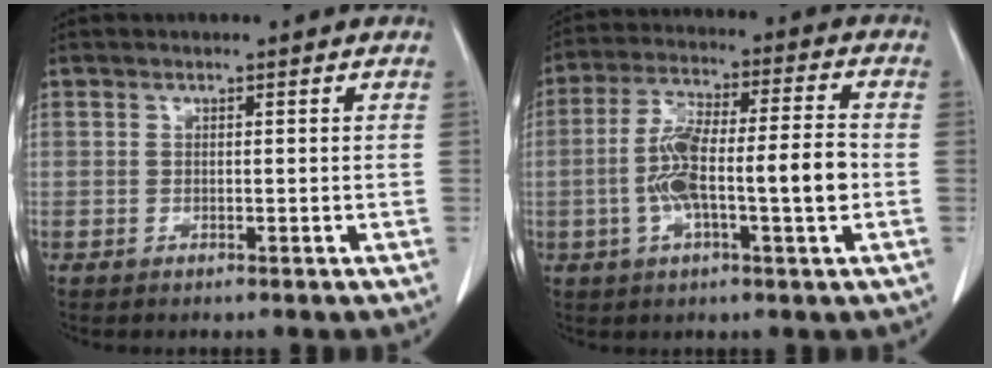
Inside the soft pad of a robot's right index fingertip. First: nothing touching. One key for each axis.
{"total": 12.3, "fx": -2.2, "fy": 1.8, "fz": 11.9, "tx": -0.223, "ty": 0.020, "tz": -0.040}